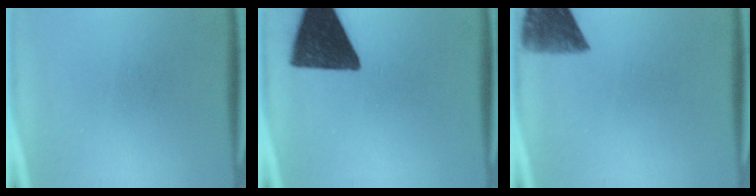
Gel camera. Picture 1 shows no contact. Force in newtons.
{"total": 15.1}
{"total": 8.4}